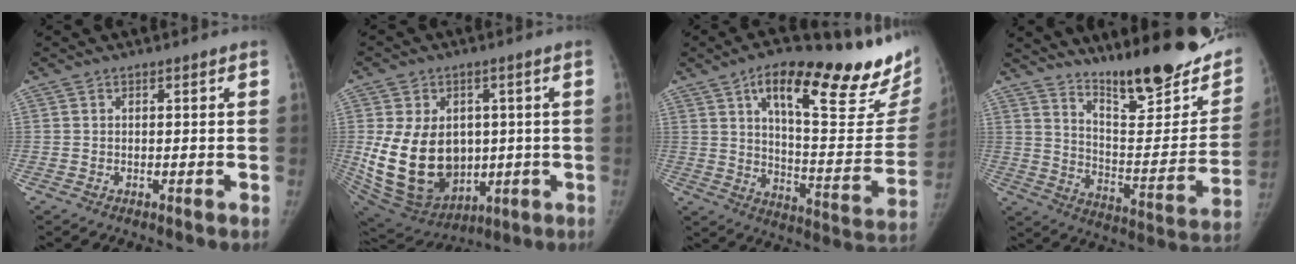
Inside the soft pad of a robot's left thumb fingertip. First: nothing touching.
{"total": 20.1, "force": [-0.1, 14.7, 13.7], "torque": [-0.236, -0.011, 0.040]}
{"total": 29.6, "force": [17.5, 8.7, 22.2], "torque": [-0.279, -0.057, 0.260]}
{"total": 25.4, "force": [19.0, 6.6, 15.6], "torque": [-0.185, -0.116, 0.278]}